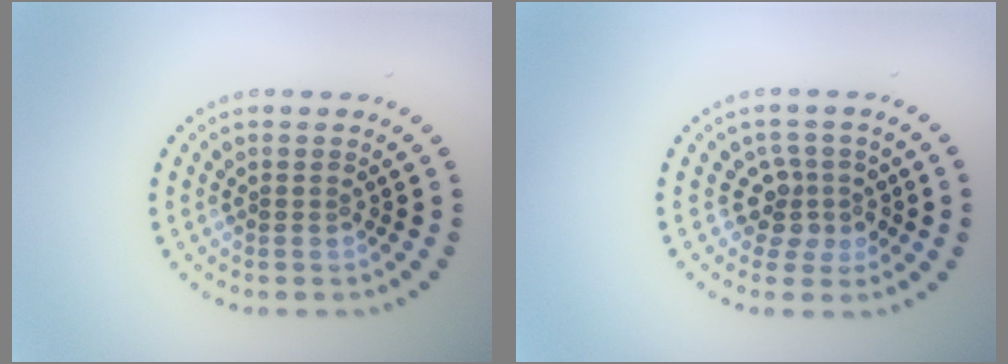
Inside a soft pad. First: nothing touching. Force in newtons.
{"total": 2.7, "press": 2.0, "slide": 1.9}